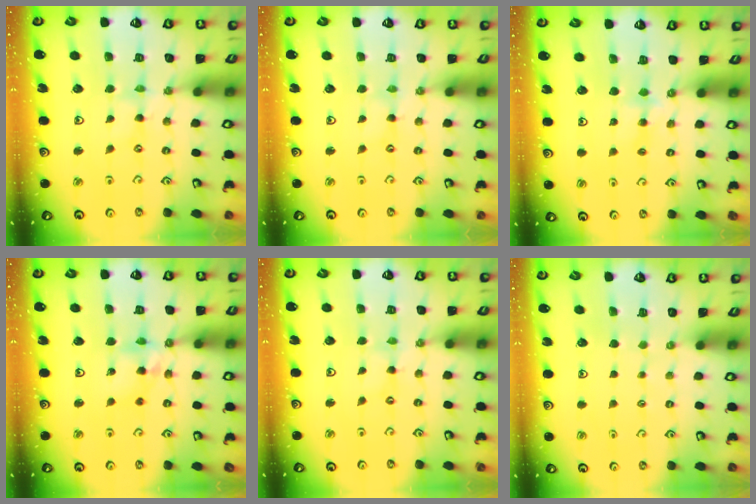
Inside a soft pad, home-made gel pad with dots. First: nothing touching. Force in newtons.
{"total": 0.0}
{"total": 3.3, "press": 3.3, "slide": 0.5}
{"total": 9.6, "press": 9.5, "slide": 0.9}
{"total": 0.0}
{"total": 0.6, "press": 0.6, "slide": 0.1}